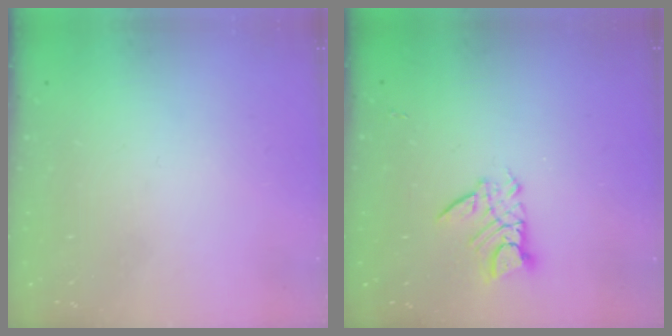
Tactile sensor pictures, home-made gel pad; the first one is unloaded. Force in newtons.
{"total": 8.2, "press": 8.2, "slide": 0.6}